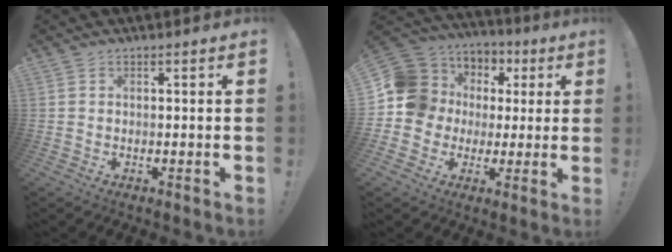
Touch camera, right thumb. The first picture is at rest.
{"total": 13.8, "force": [1.3, 13.1, 4.2], "torque": [-0.053, -0.002, 0.056]}